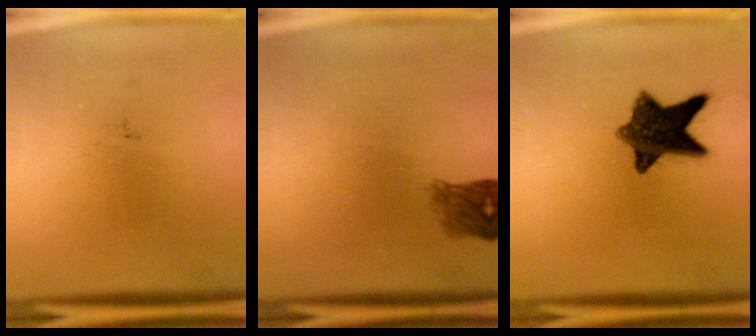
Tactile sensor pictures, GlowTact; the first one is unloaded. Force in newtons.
{"total": 2.9}
{"total": 10.4}